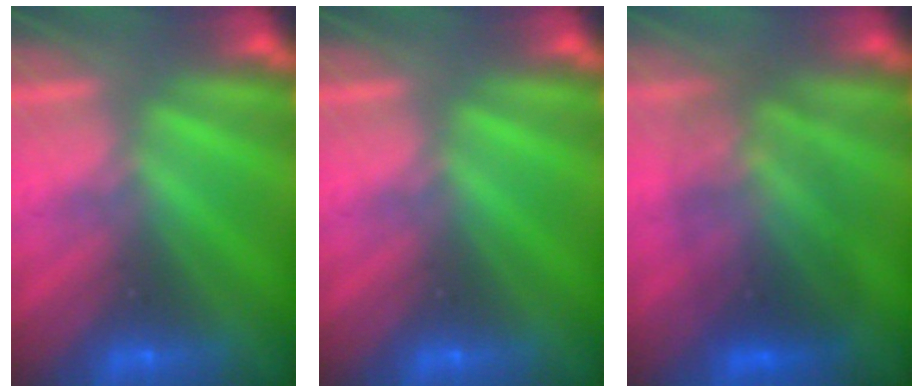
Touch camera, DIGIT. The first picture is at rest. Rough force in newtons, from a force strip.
{"total": 0.0}
{"total": 3.5}